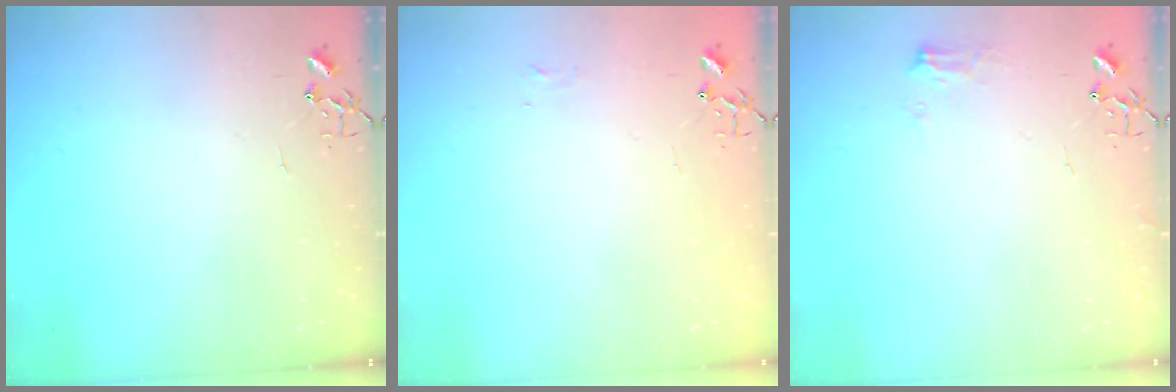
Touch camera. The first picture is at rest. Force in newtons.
{"total": 3.8, "press": 3.8, "slide": 0.6}
{"total": 6.8, "press": 6.8, "slide": 0.8}